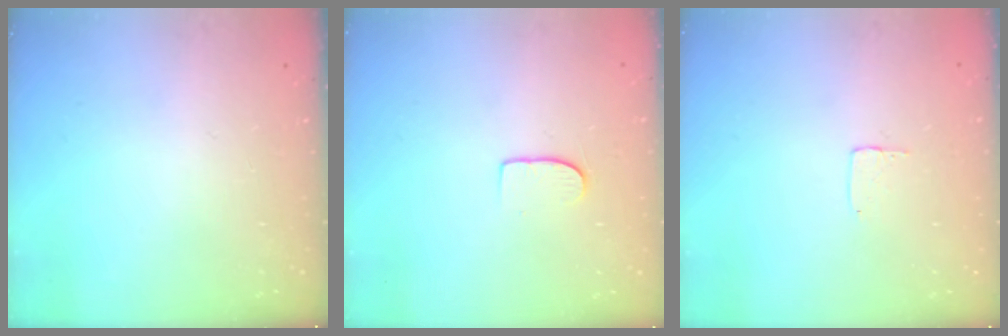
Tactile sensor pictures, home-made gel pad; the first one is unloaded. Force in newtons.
{"total": 6.6, "press": 6.6, "slide": 0.7}
{"total": 3.5, "press": 3.5, "slide": 0.2}